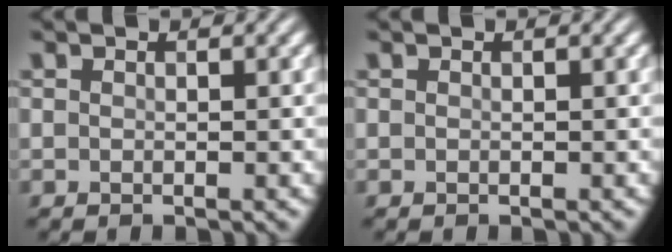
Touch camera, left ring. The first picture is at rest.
{"total": 0.0}